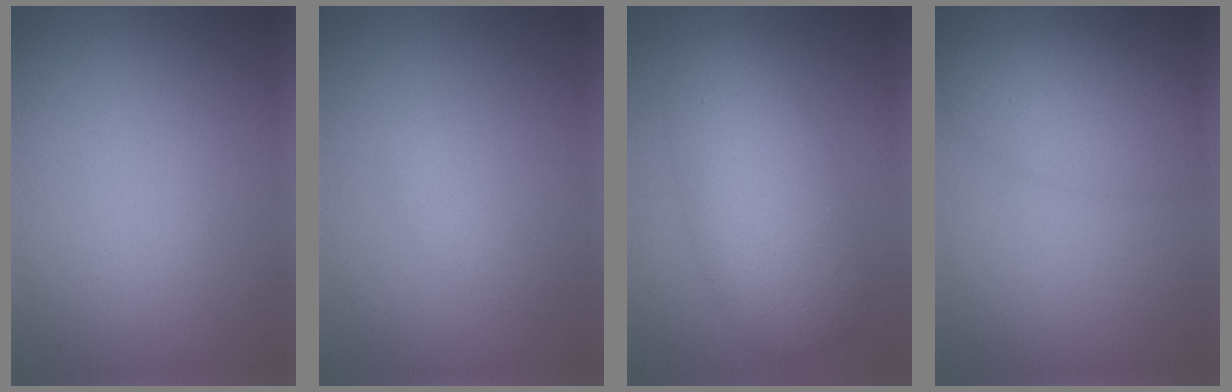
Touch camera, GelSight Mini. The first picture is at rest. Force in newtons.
{"total": 1.0, "press": 1.0, "slide": 0.1}
{"total": 7.4, "press": 7.4, "slide": 0.3}
{"total": 4.9, "press": 4.9, "slide": 0.1}